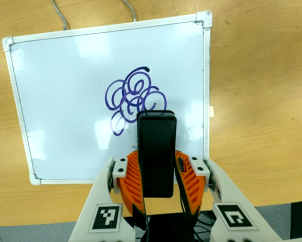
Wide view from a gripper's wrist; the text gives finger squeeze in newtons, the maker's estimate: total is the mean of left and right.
{"total": 6.5, "left": 4.5, "right": 8.4}